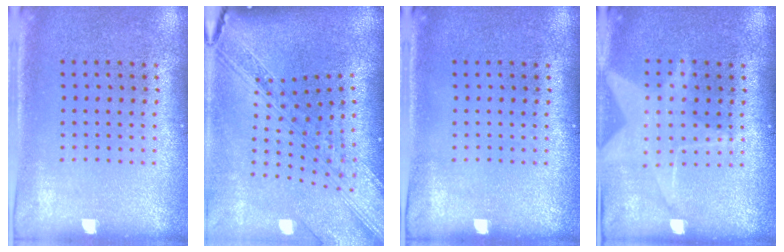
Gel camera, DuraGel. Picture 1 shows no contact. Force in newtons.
{"total": 4.1, "press": 2.9, "slide": 2.9}
{"total": 0.0}
{"total": 1.6, "press": 1.4, "slide": 0.7}